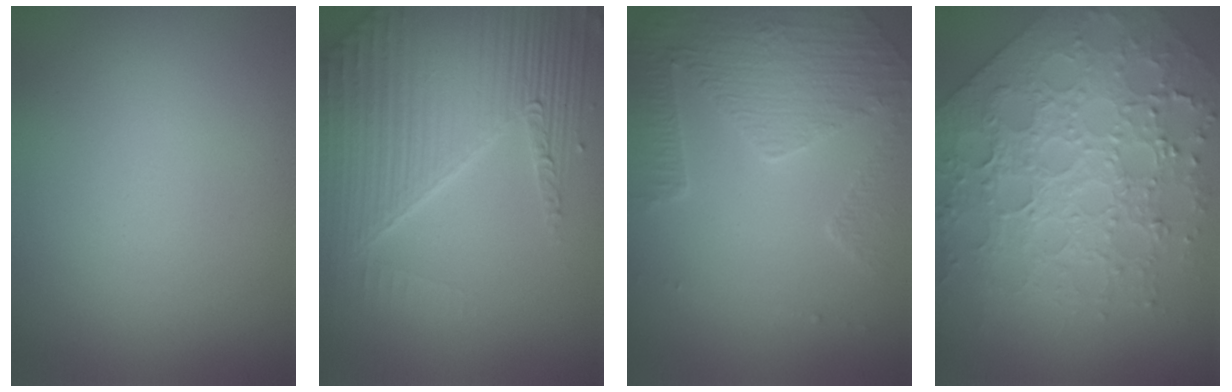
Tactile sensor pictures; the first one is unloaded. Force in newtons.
{"total": 7.7, "press": 5.8, "slide": 5.2}
{"total": 3.8, "press": 3.5, "slide": 1.6}
{"total": 6.5, "press": 5.8, "slide": 3.0}